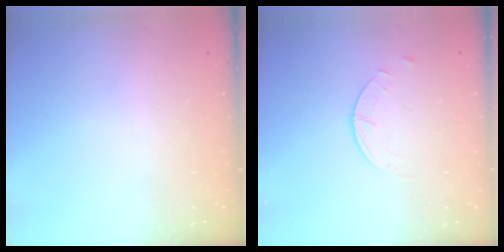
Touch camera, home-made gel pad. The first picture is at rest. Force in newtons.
{"total": 0.9, "press": 0.9, "slide": 0.2}